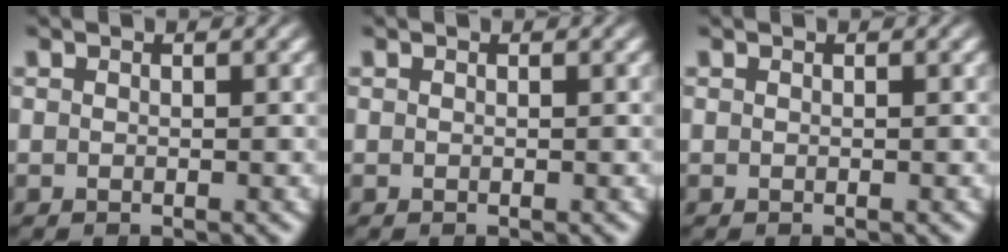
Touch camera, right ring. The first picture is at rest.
{"total": 0.0}
{"total": 0.0}